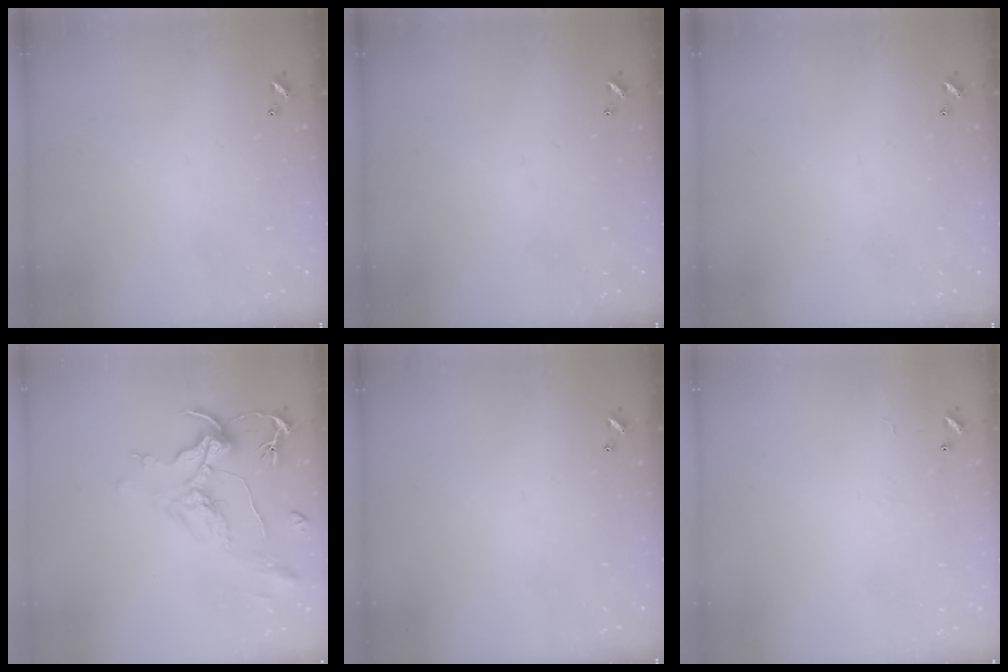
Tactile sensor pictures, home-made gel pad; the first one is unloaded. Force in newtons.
{"total": 0.0}
{"total": 0.0}
{"total": 2.1, "press": 1.7, "slide": 1.3}
{"total": 0.0}
{"total": 6.9, "press": 6.9, "slide": 0.9}